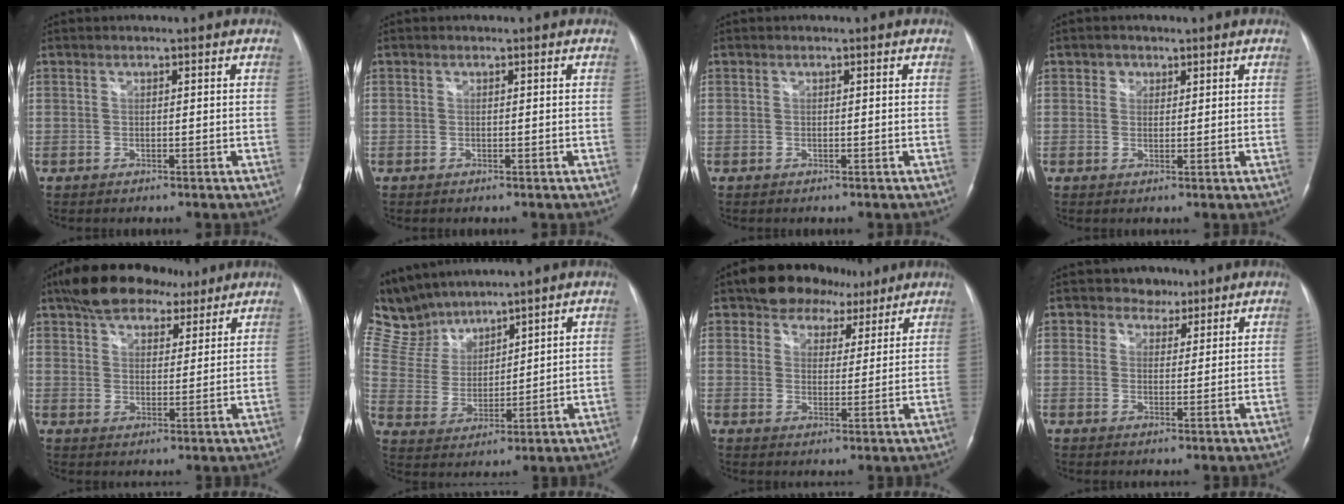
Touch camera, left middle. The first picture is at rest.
{"total": 0.0}
{"total": 0.0}
{"total": 1.7, "force": [0.9, 1.4, 0.3], "torque": [0.002, 0.000, 0.009]}
{"total": 12.9, "force": [9.6, 6.1, 6.1], "torque": [-0.099, 0.035, 0.154]}
{"total": 9.9, "force": [9.3, 2.6, 2.0], "torque": [-0.066, 0.020, 0.201]}
{"total": 8.0, "force": [5.7, 5.3, 2.0], "torque": [-0.018, 0.021, 0.085]}
{"total": 3.8, "force": [2.7, 2.8, 0.1], "torque": [0.006, 0.002, 0.036]}